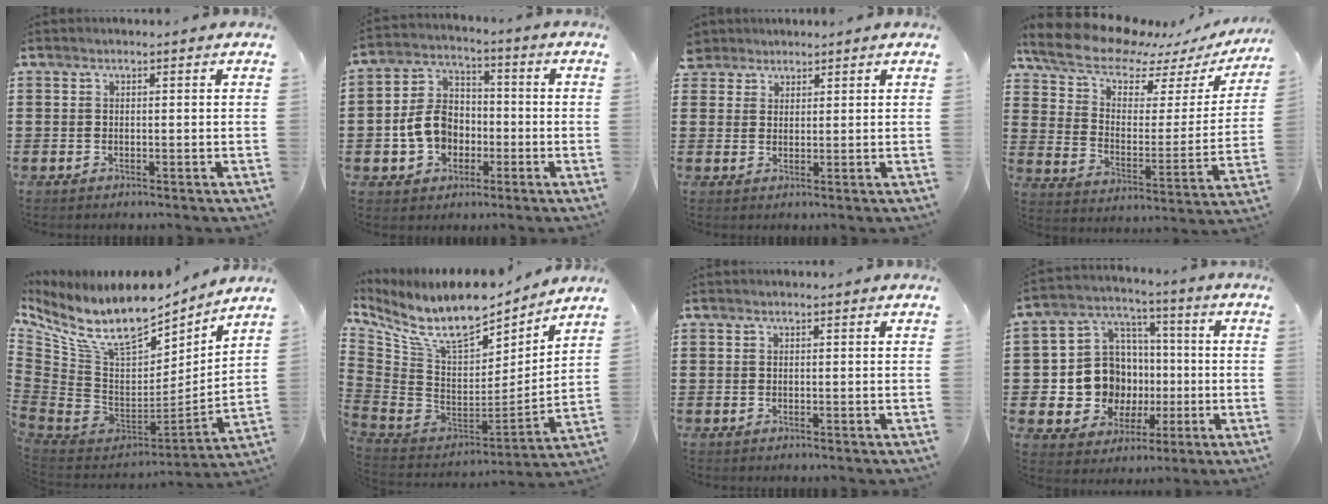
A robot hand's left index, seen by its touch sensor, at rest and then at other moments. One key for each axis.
{"total": 8.2, "fx": -1.7, "fy": 6.6, "fz": 4.5, "tx": -0.118, "ty": 0.017, "tz": -0.035}
{"total": 2.8, "fx": 2.2, "fy": 1.7, "fz": 0.0, "tx": -0.011, "ty": 0.011, "tz": 0.043}
{"total": 10.2, "fx": 8.7, "fy": 3.3, "fz": 4.2, "tx": -0.110, "ty": -0.055, "tz": 0.149}
{"total": 12.9, "fx": 9.0, "fy": 5.2, "fz": 7.7, "tx": -0.174, "ty": -0.069, "tz": 0.156}
{"total": 12.1, "fx": 8.8, "fy": 4.3, "fz": 7.1, "tx": -0.173, "ty": -0.068, "tz": 0.153}
{"total": 0.0}
{"total": 11.3, "fx": -0.8, "fy": 10.5, "fz": 4.0, "tx": -0.121, "ty": 0.005, "tz": -0.003}